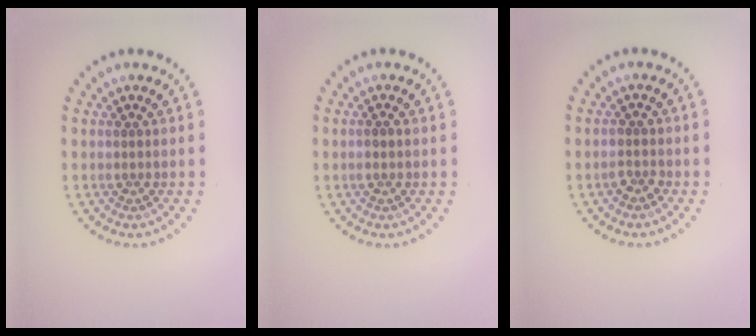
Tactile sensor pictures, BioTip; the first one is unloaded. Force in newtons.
{"total": 0.5, "press": 0.4, "slide": 0.3}
{"total": 1.1, "press": 1.1, "slide": 0.3}